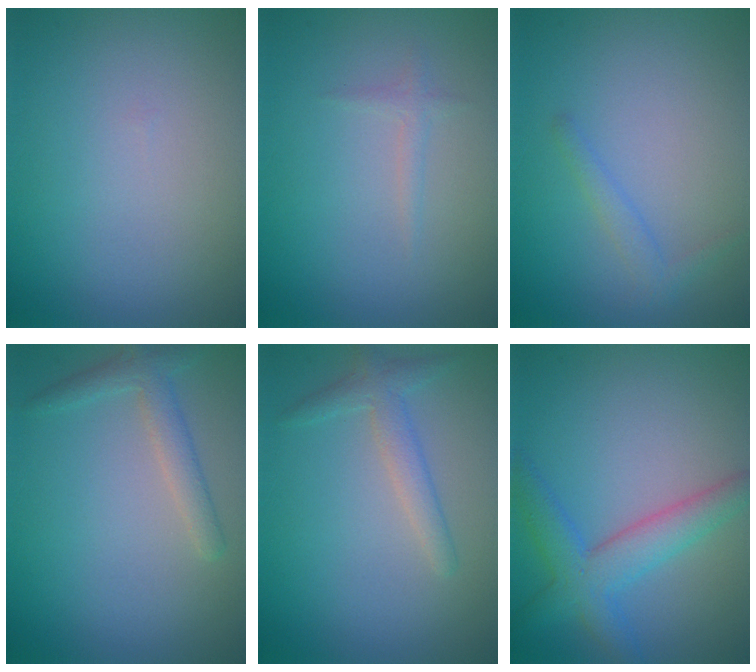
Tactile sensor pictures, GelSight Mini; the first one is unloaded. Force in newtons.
{"total": 0.8, "press": 0.8, "slide": 0.1}
{"total": 1.2, "press": 1.2, "slide": 0.1}
{"total": 2.2, "press": 2.2, "slide": 0.1}
{"total": 2.1, "press": 2.1, "slide": 0.1}
{"total": 4.2, "press": 4.2, "slide": 0.2}